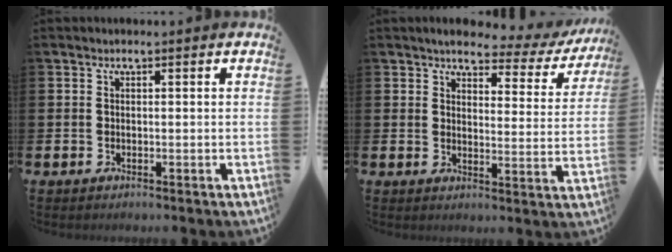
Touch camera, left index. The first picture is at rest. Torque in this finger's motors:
{"motor_torque": [1.14, -1.00, 0.53, 0.08]}